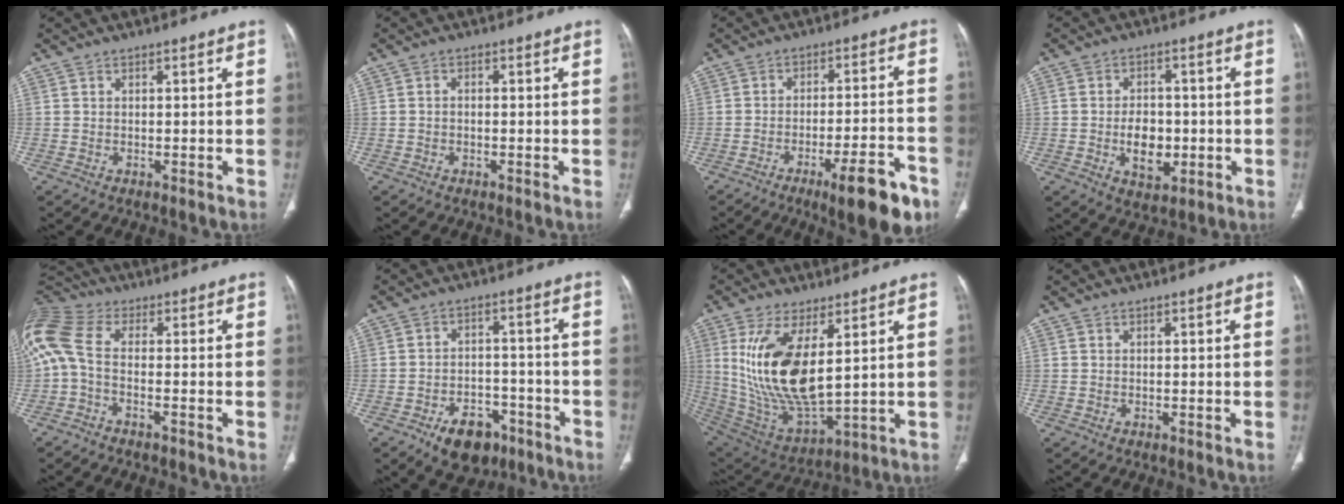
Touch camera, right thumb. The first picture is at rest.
{"total": 0.9, "force": [-0.3, 0.7, 0.6], "torque": [-0.008, 0.003, -0.007]}
{"total": 12.7, "force": [-7.4, 3.1, 9.8], "torque": [-0.128, 0.040, -0.102]}
{"total": 7.8, "force": [-1.5, 5.3, 5.5], "torque": [-0.063, 0.006, -0.018]}
{"total": 11.4, "force": [-2.6, 6.3, 9.1], "torque": [-0.232, 0.041, -0.052]}
{"total": 9.8, "force": [-5.7, 6.2, 5.0], "torque": [-0.047, 0.036, -0.082]}
{"total": 18.1, "force": [4.6, 7.6, 15.8], "torque": [-0.309, -0.028, 0.111]}
{"total": 0.0}